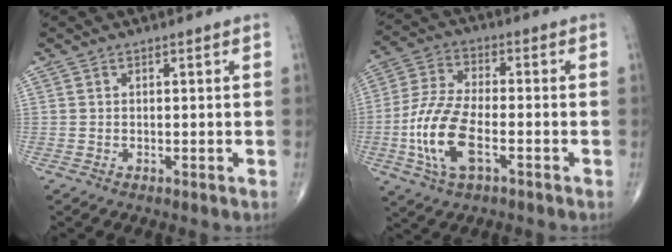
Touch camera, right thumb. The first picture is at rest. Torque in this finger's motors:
{"motor_torque": [0.05, 0.29, 0.78, 0.28, 0.44]}